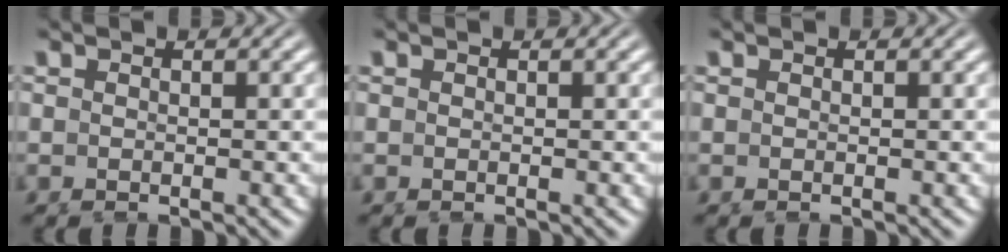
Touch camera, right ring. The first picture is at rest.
{"total": 0.0}
{"total": 0.0}